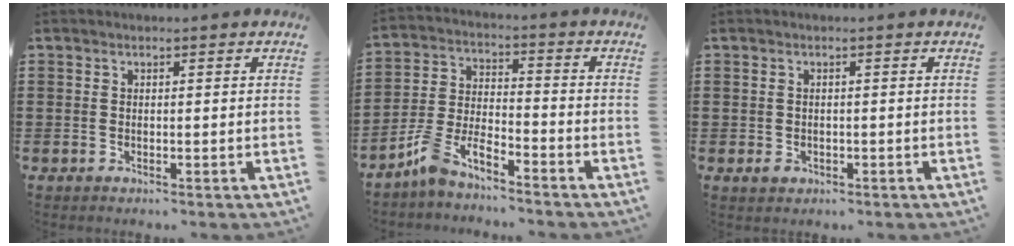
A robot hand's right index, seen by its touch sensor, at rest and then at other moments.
{"total": 6.2, "force": [-5.4, 1.3, 2.9], "torque": [-0.085, -0.007, -0.112]}
{"total": 1.2, "force": [-0.3, 0.9, 0.8], "torque": [-0.017, 0.002, -0.008]}